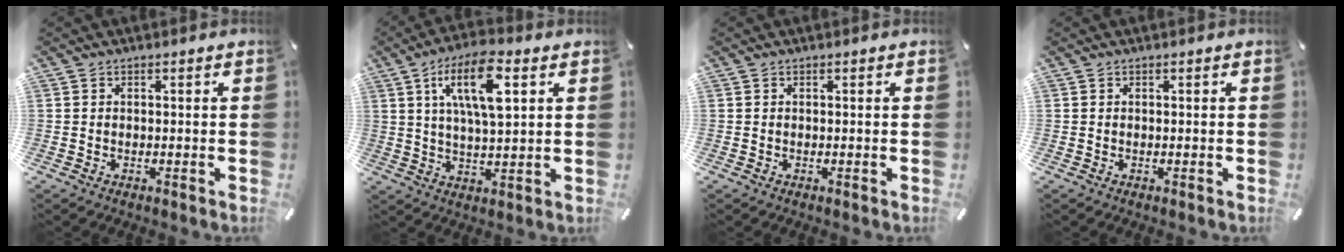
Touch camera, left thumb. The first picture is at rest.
{"total": 12.5, "force": [5.0, 4.4, 10.6], "torque": [-0.186, 0.004, 0.085]}
{"total": 0.0}
{"total": 0.0}